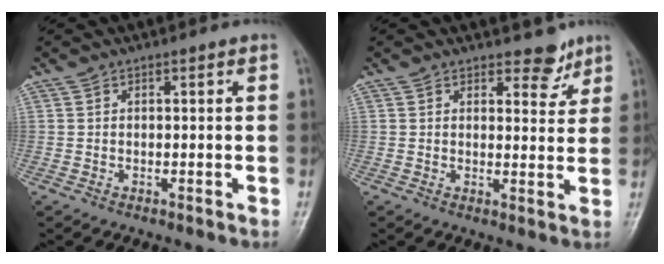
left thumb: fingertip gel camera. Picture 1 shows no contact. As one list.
[{"total": 4.1, "force": [3.3, 2.1, 1.4], "torque": [0.008, -0.023, 0.044]}]